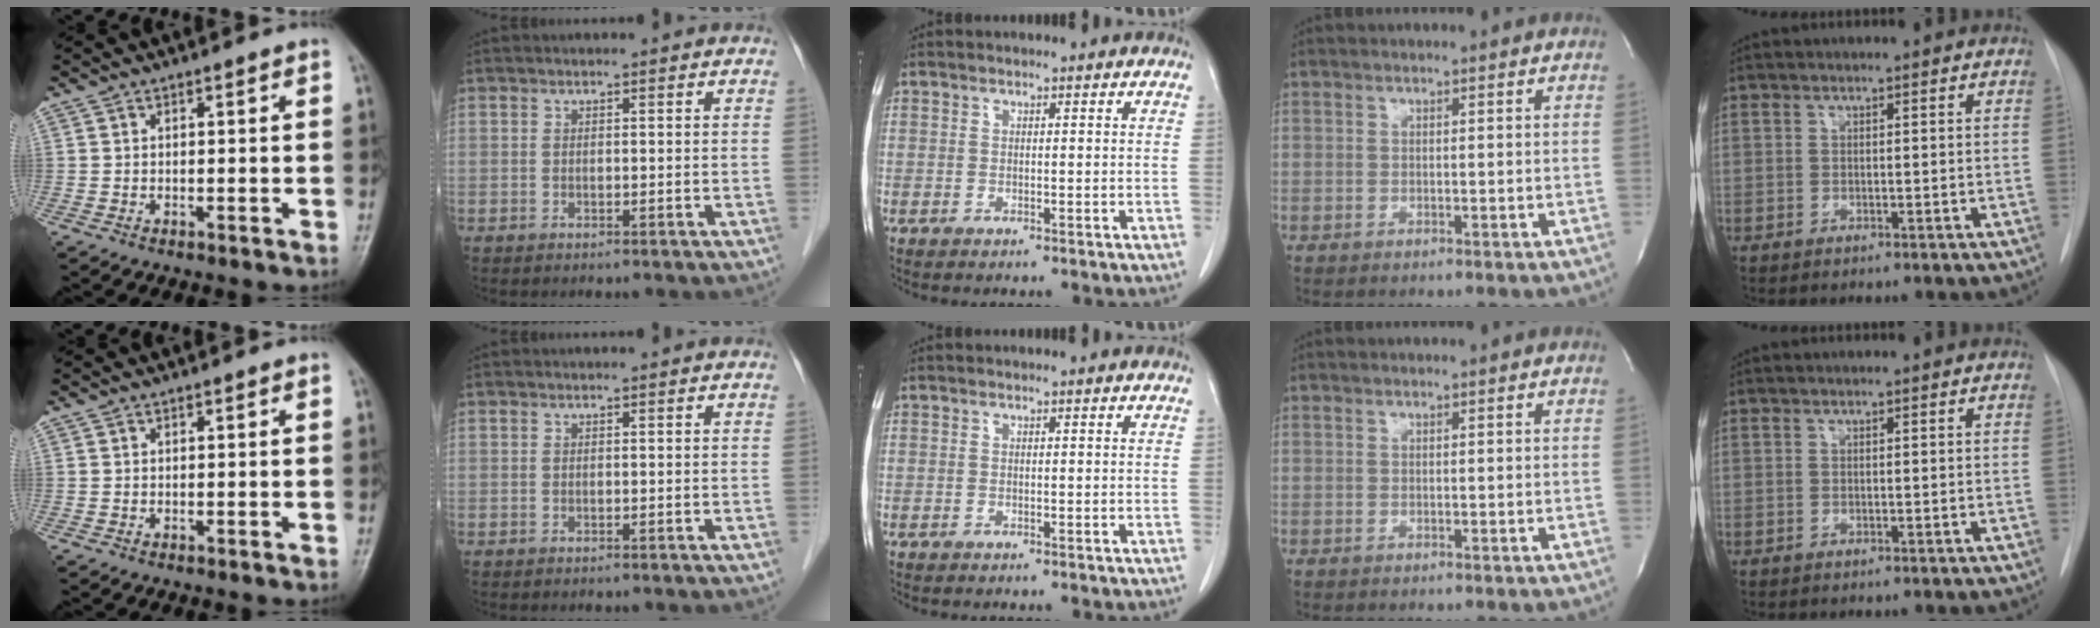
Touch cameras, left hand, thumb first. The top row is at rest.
{}